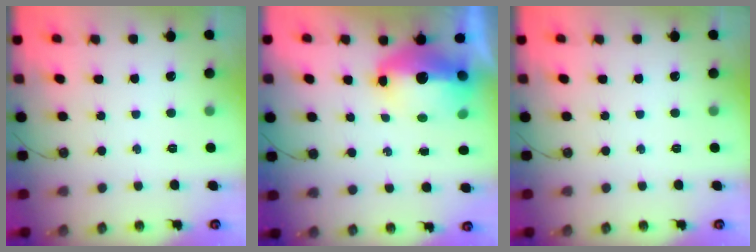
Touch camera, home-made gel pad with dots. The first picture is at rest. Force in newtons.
{"total": 13.7, "press": 13.6, "slide": 1.7}
{"total": 0.0}